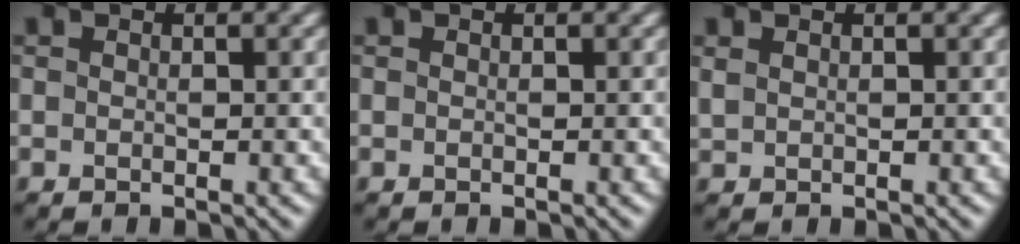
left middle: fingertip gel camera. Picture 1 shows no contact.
{"total": 0.0}
{"total": 0.6, "force": [0.5, 0.3, 0.3], "torque": [-0.012, 0.002, 0.015]}